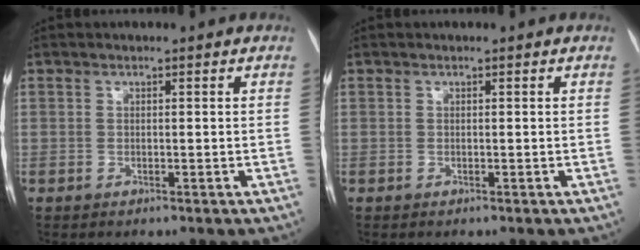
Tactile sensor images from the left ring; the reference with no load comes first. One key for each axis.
{"total": 0.0}